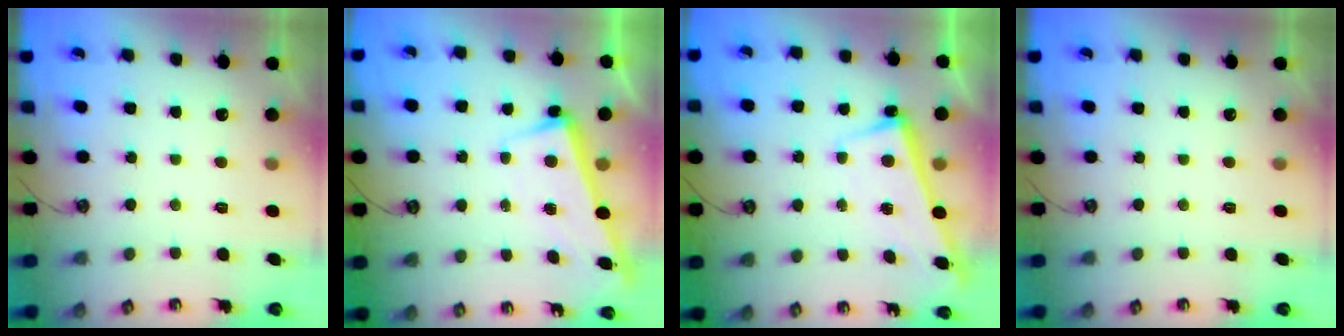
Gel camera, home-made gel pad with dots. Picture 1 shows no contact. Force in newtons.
{"total": 2.5, "press": 2.2, "slide": 1.0}
{"total": 2.6, "press": 2.5, "slide": 0.7}
{"total": 0.0}